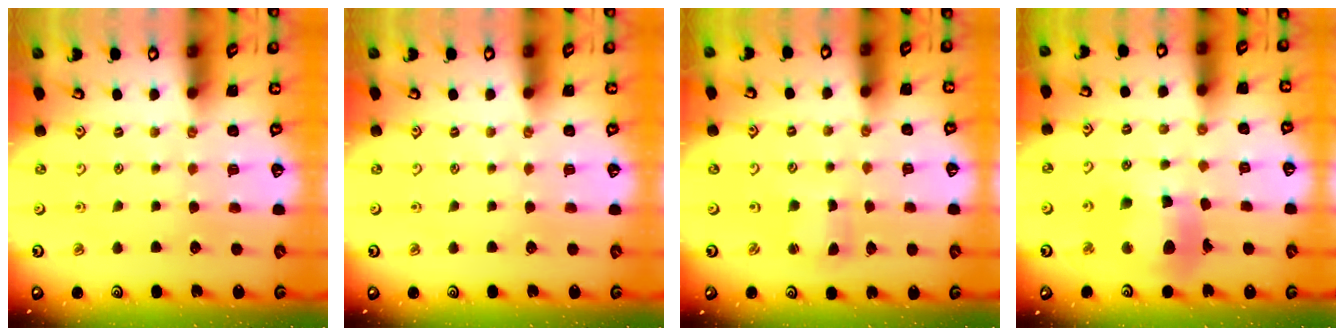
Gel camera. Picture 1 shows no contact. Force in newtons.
{"total": 0.0}
{"total": 2.0, "press": 2.0, "slide": 0.3}
{"total": 12.1, "press": 12.0, "slide": 1.2}